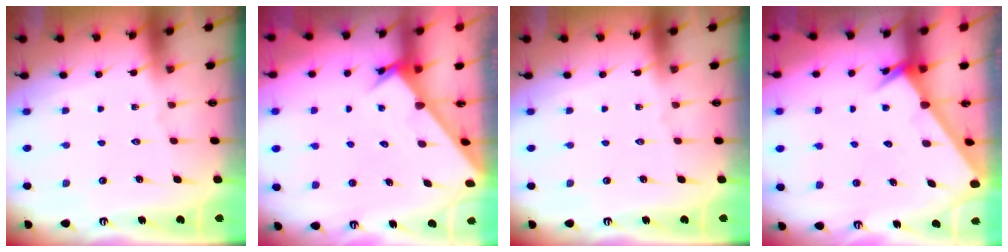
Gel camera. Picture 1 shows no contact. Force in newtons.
{"total": 2.9, "press": 2.9, "slide": 0.1}
{"total": 0.0}
{"total": 2.7, "press": 2.7, "slide": 0.3}